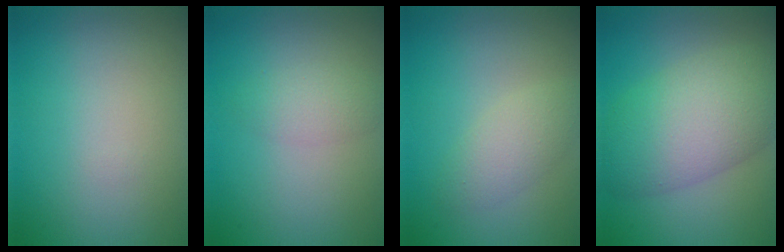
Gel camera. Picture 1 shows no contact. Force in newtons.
{"total": 1.9, "press": 1.9, "slide": 0.1}
{"total": 2.4, "press": 2.4, "slide": 0.2}
{"total": 8.6, "press": 8.6, "slide": 0.2}